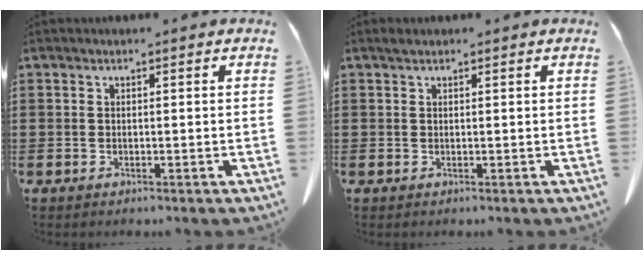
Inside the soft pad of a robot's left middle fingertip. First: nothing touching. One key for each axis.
{"total": 0.7, "fx": 0.5, "fy": 0.3, "fz": 0.3, "tx": -0.007, "ty": 0.002, "tz": 0.010}